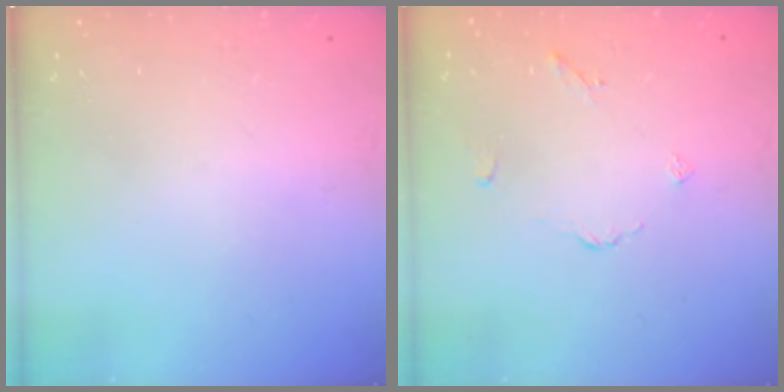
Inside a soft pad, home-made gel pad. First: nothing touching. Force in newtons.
{"total": 3.6, "press": 3.6, "slide": 0.5}